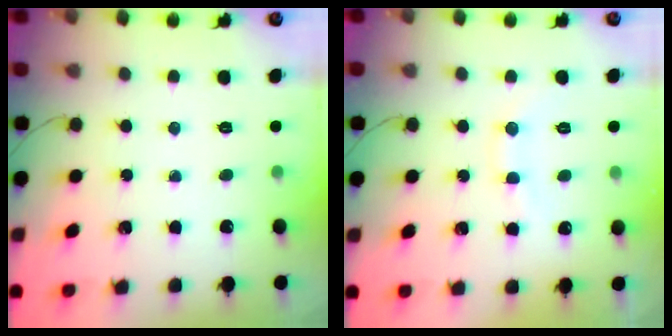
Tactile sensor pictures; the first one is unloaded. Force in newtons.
{"total": 9.2, "press": 9.1, "slide": 1.1}